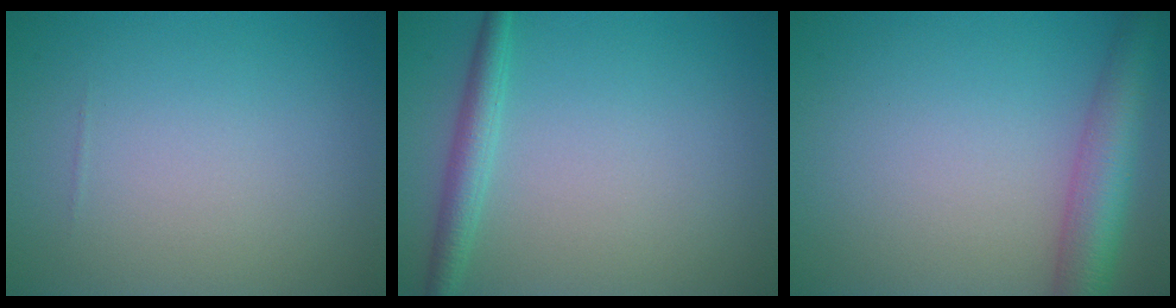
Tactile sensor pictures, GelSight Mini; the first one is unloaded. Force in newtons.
{"total": 2.3, "press": 2.3, "slide": 0.1}
{"total": 5.2, "press": 5.2, "slide": 0.2}